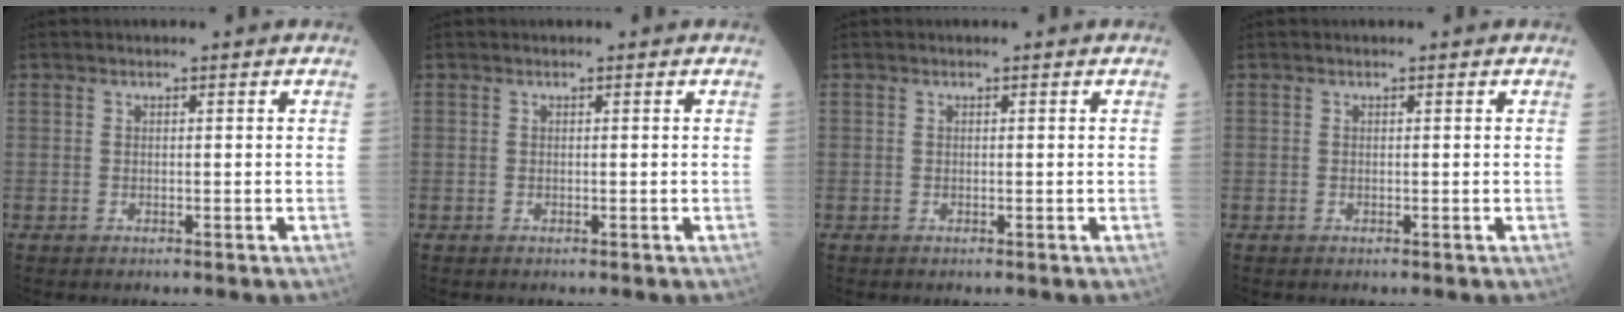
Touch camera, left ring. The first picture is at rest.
{"total": 0.0}
{"total": 0.0}
{"total": 0.0}